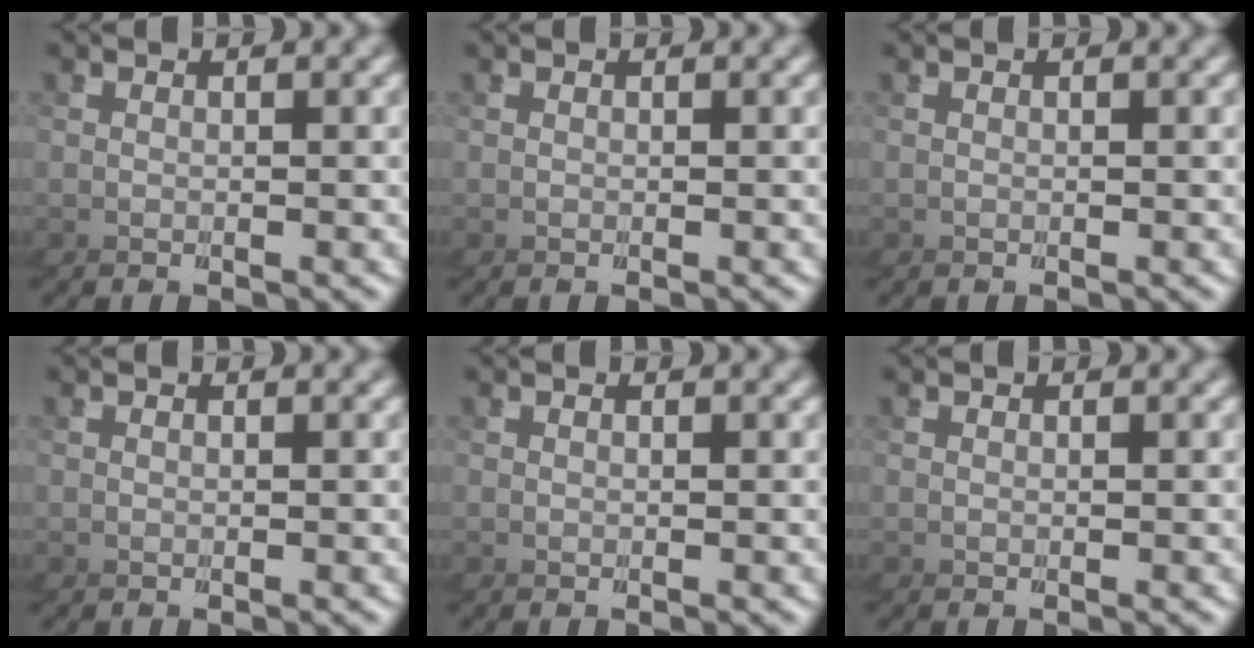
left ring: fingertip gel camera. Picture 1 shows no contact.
{"total": 0.0}
{"total": 0.0}
{"total": 0.0}
{"total": 0.0}
{"total": 0.0}